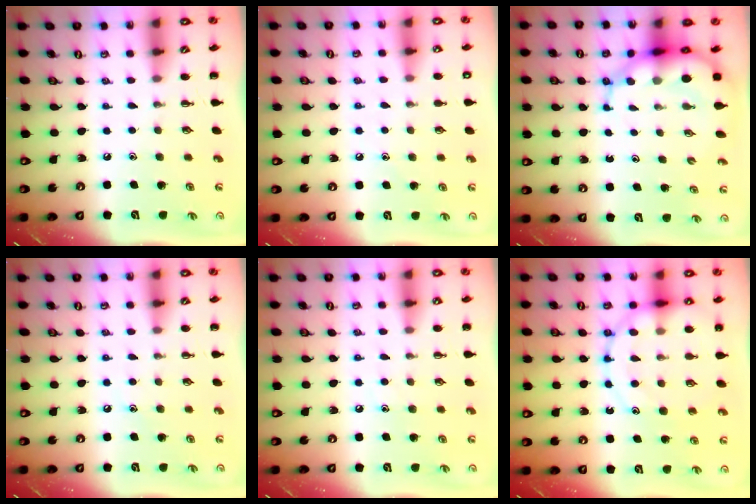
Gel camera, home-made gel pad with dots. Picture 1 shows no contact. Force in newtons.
{"total": 7.0, "press": 6.7, "slide": 1.9}
{"total": 9.0, "press": 8.6, "slide": 2.4}
{"total": 6.2, "press": 6.0, "slide": 1.7}
{"total": 6.3, "press": 6.1, "slide": 1.7}
{"total": 16.1, "press": 15.9, "slide": 2.6}